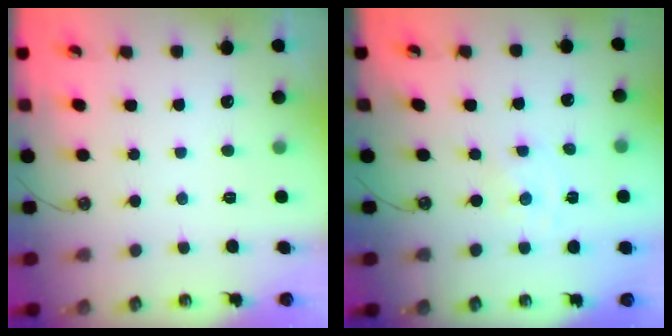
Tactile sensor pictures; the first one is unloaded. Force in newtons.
{"total": 0.0}